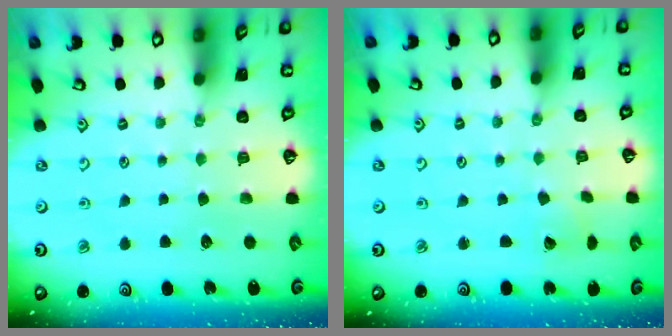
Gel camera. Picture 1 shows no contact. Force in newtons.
{"total": 3.6, "press": 3.6, "slide": 0.2}